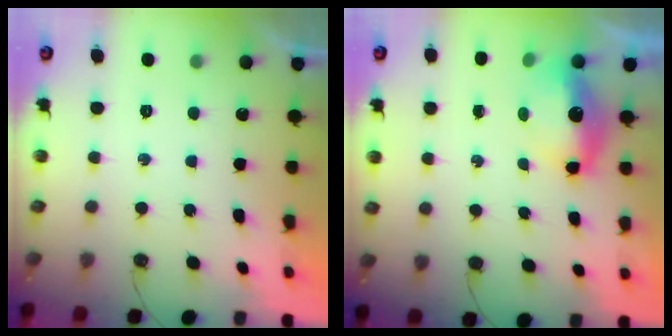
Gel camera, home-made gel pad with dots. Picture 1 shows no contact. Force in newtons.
{"total": 7.3, "press": 7.3, "slide": 0.1}